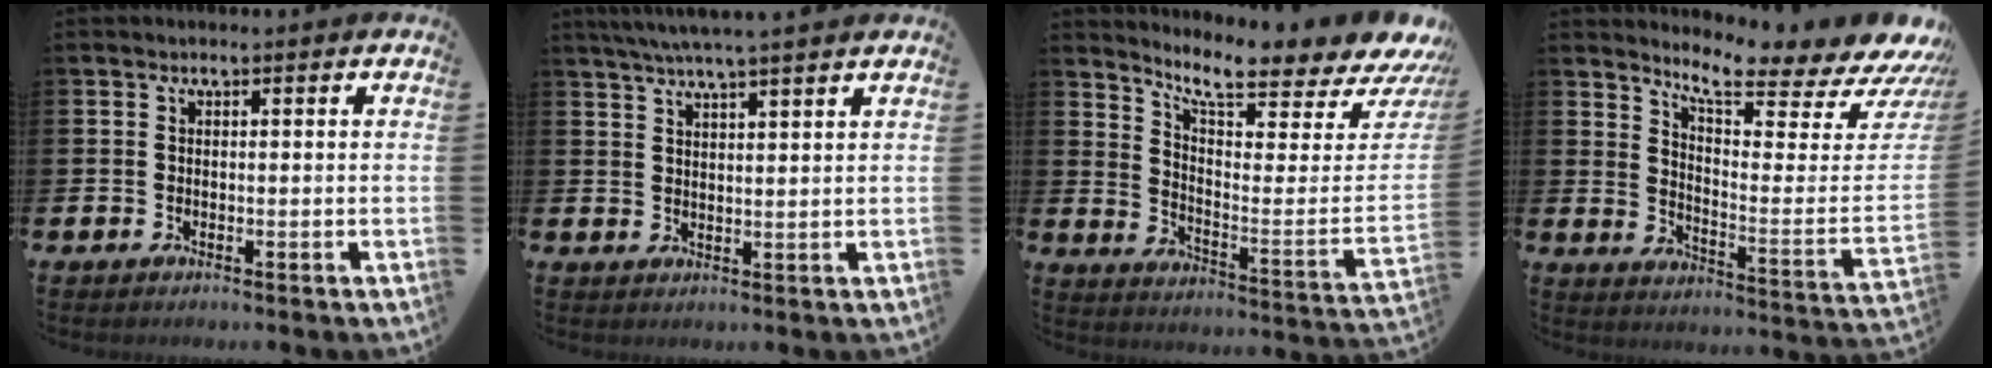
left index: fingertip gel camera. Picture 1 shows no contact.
{"total": 4.8, "force": [4.5, -0.5, 1.8], "torque": [-0.054, -0.007, 0.082]}
{"total": 8.7, "force": [7.9, 1.3, 3.3], "torque": [-0.073, -0.079, 0.131]}
{"total": 7.9, "force": [7.3, 0.9, 3.0], "torque": [-0.060, -0.077, 0.120]}